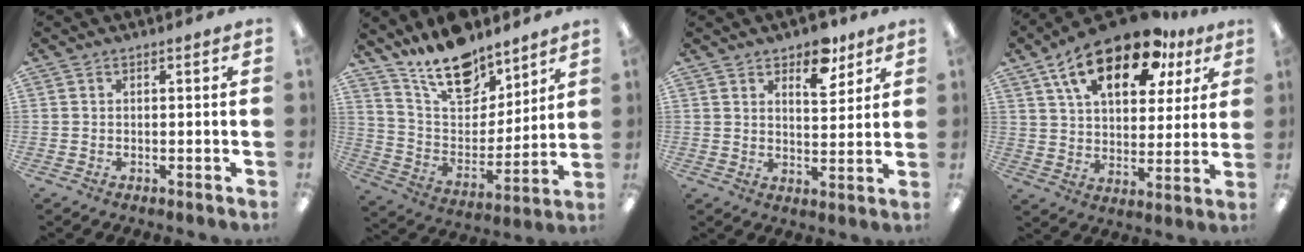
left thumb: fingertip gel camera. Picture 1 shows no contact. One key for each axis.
{"total": 17.1, "fx": 13.4, "fy": 7.9, "fz": 7.2, "tx": -0.133, "ty": -0.085, "tz": 0.242}
{"total": 8.0, "fx": 5.8, "fy": 3.9, "fz": 4.0, "tx": -0.030, "ty": -0.034, "tz": 0.095}
{"total": 19.7, "fx": 11.9, "fy": 9.7, "fz": 12.4, "tx": -0.208, "ty": -0.054, "tz": 0.203}